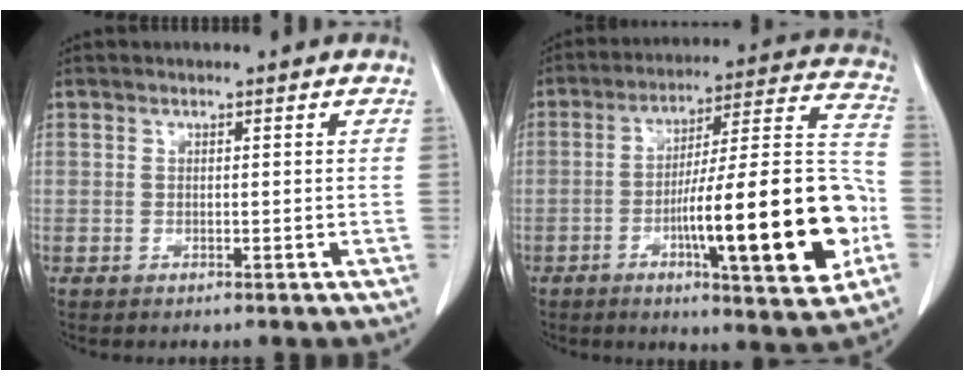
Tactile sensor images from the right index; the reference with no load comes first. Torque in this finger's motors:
{"motor_torque": [1.36, -0.78, 0.95, 0.20]}